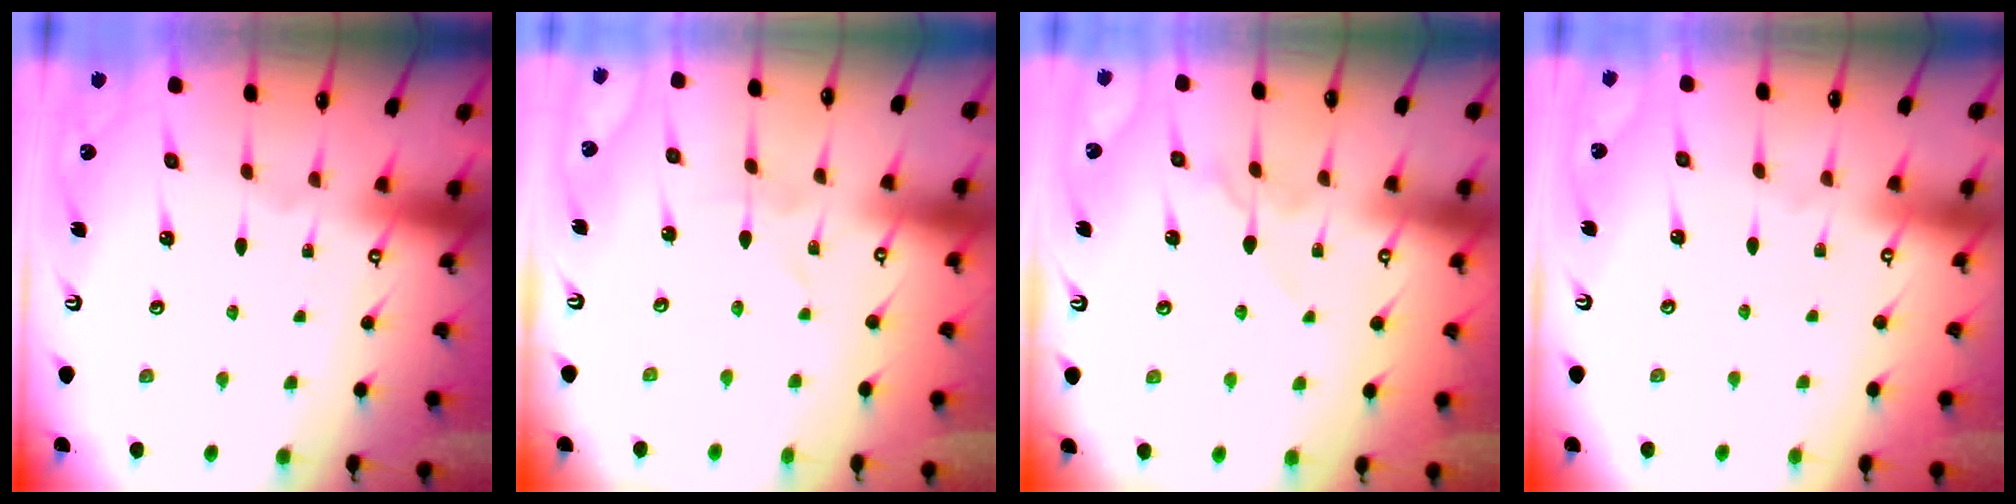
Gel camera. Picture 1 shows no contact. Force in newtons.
{"total": 1.9, "press": 1.9, "slide": 0.2}
{"total": 5.3, "press": 5.2, "slide": 0.7}
{"total": 0.0}